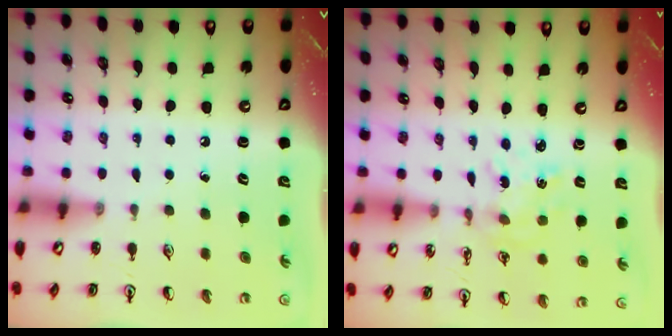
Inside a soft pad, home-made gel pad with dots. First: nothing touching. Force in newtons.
{"total": 1.4, "press": 1.4, "slide": 0.2}